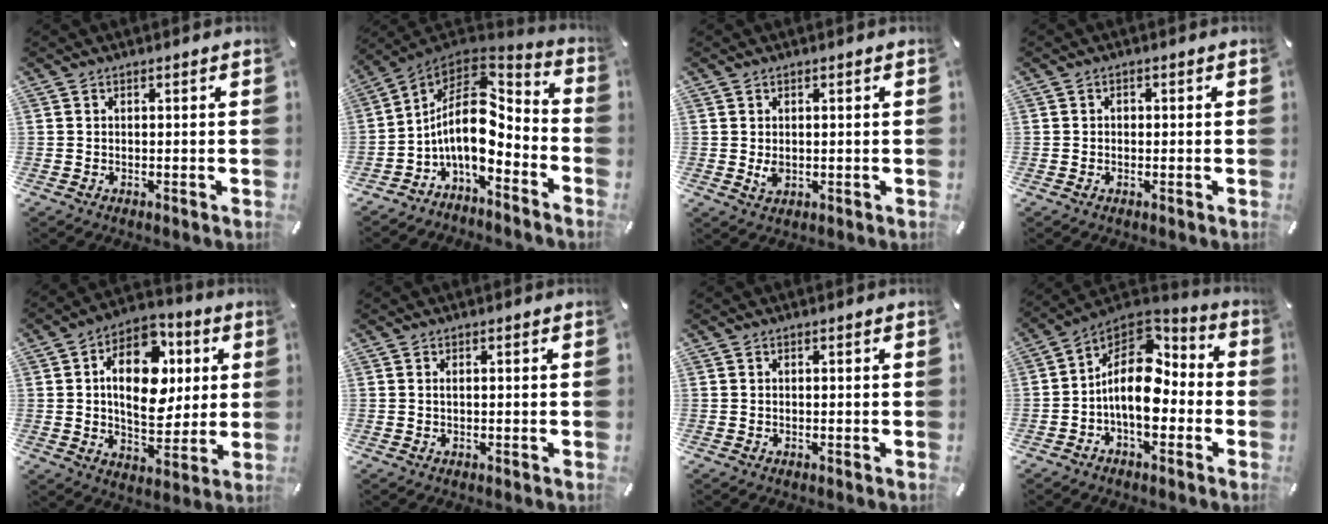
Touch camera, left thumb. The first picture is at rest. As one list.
[{"total": 14.3, "force": [-0.9, 7.8, 12.0], "torque": [-0.241, -0.019, -0.020]}, {"total": 2.3, "force": [0.1, 1.7, 1.5], "torque": [-0.028, -0.003, -0.002]}, {"total": 1.0, "force": [-0.2, 0.8, 0.6], "torque": [-0.005, 0.001, -0.006]}, {"total": 17.8, "force": [3.9, 11.8, 12.8], "torque": [-0.200, -0.008, 0.068]}, {"total": 0.8, "force": [0.1, 0.2, 0.8], "torque": [-0.016, -0.002, 0.001]}, {"total": 0.0}, {"total": 13.9, "force": [-1.8, 9.1, 10.4], "torque": [-0.192, -0.008, -0.037]}]